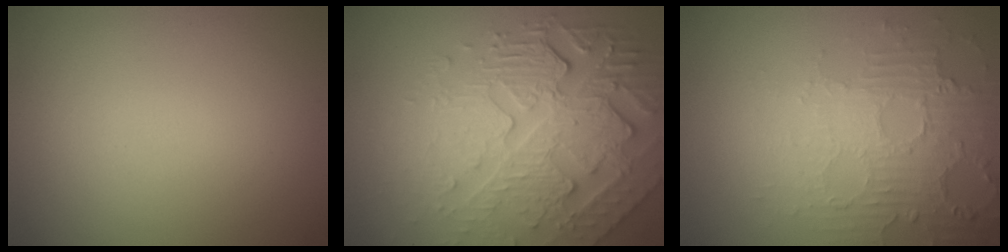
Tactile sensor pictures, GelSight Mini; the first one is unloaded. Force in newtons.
{"total": 7.8, "press": 5.5, "slide": 5.5}
{"total": 4.6, "press": 3.4, "slide": 3.2}